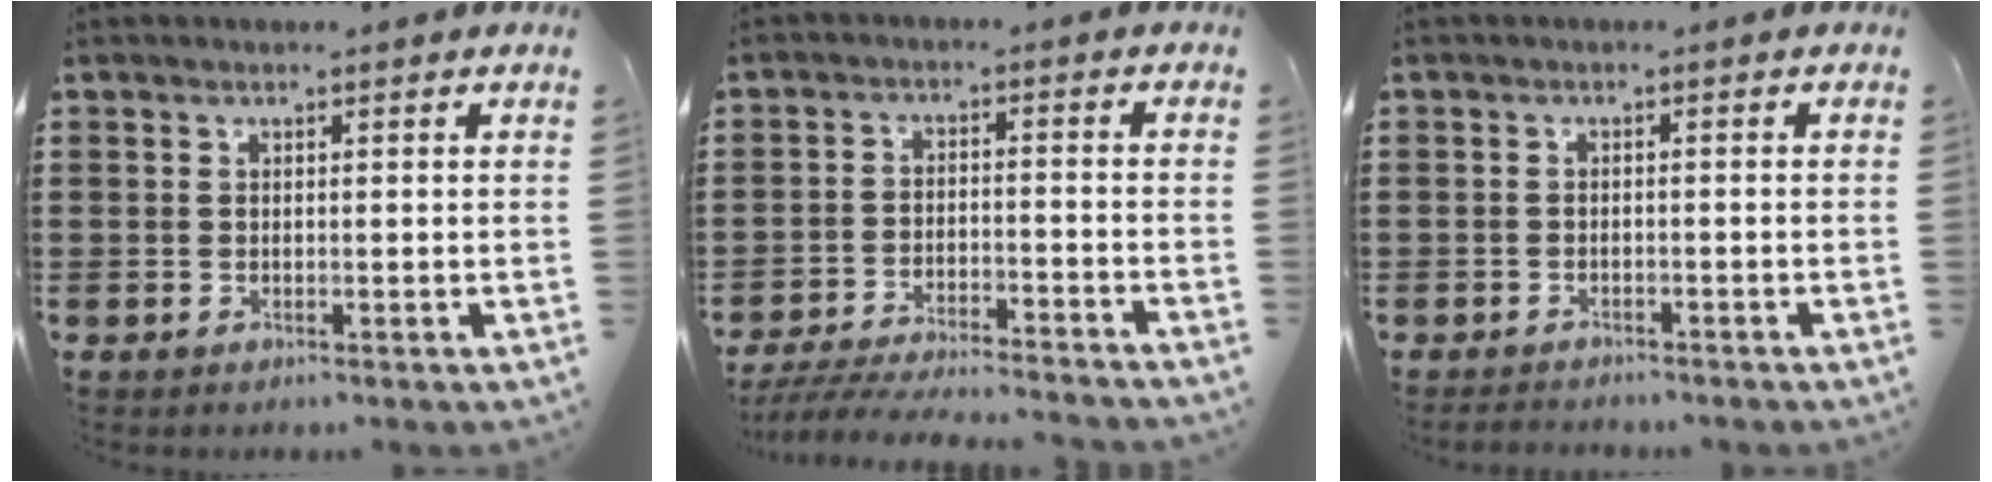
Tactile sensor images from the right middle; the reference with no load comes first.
{"total": 5.6, "force": [-5.4, 0.0, 1.4], "torque": [-0.035, -0.007, -0.109]}
{"total": 1.3, "force": [-1.3, 0.2, 0.0], "torque": [-0.005, 0.000, -0.029]}